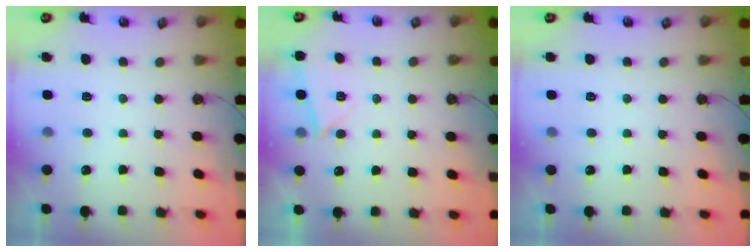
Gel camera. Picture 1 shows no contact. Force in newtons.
{"total": 2.7, "press": 2.4, "slide": 1.2}
{"total": 0.0}